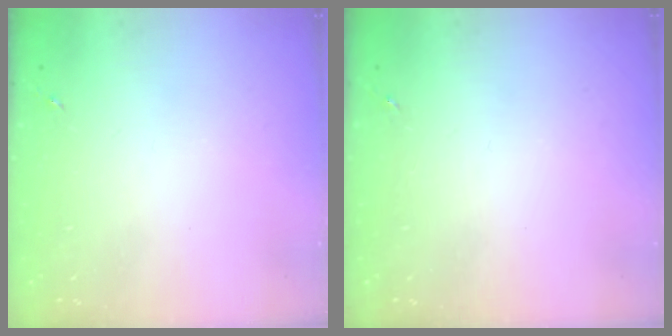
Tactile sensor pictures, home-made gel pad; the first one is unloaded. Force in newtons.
{"total": 0.0}